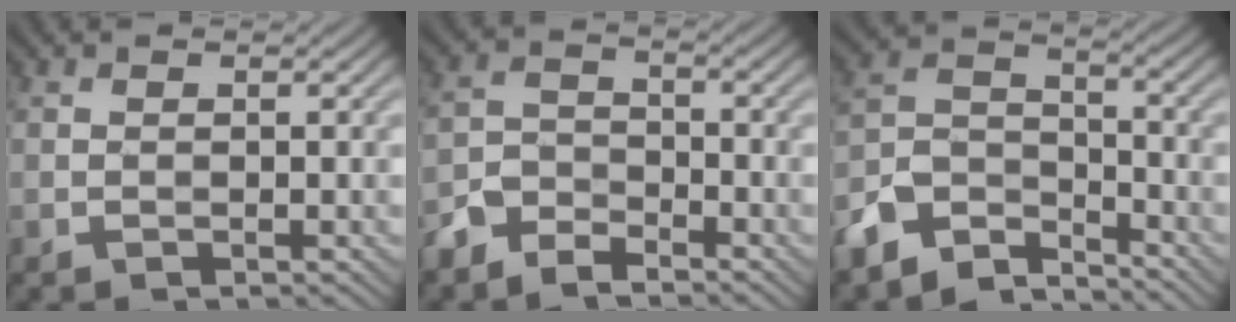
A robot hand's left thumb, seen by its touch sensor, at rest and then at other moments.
{"total": 4.9, "force": [-4.1, 2.2, 1.7], "torque": [-0.033, -0.003, -0.095]}
{"total": 9.1, "force": [-7.3, 4.2, 3.2], "torque": [-0.069, -0.005, -0.158]}